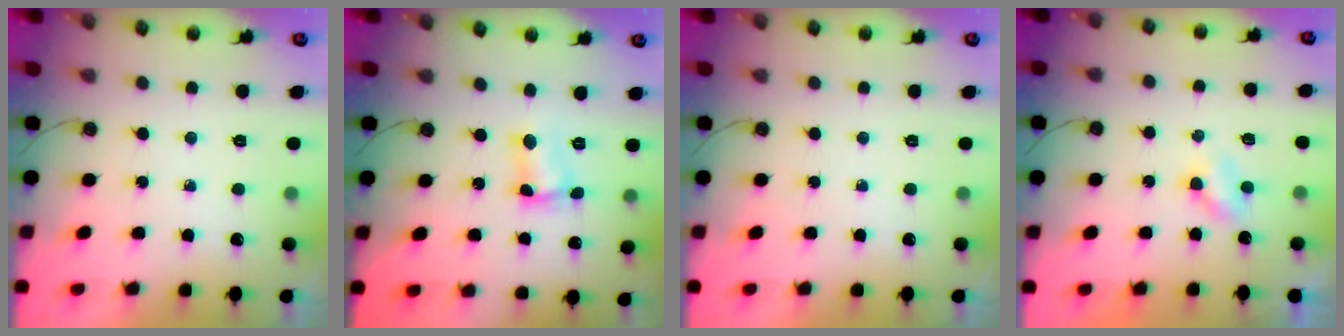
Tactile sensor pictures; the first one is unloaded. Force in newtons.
{"total": 4.2, "press": 3.5, "slide": 2.3}
{"total": 0.0}
{"total": 2.4, "press": 2.4, "slide": 0.6}